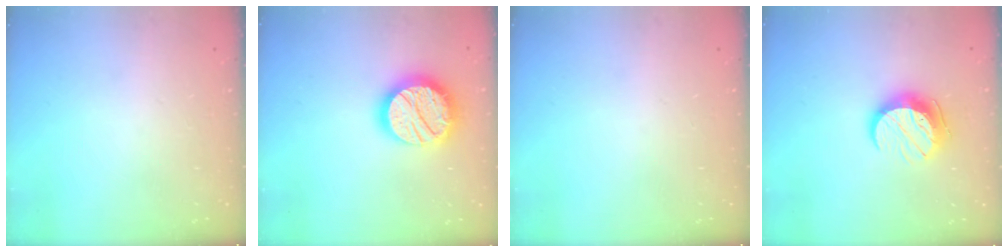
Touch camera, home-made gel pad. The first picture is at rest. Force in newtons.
{"total": 20.2, "press": 20.1, "slide": 1.3}
{"total": 0.0}
{"total": 11.2, "press": 11.1, "slide": 1.4}